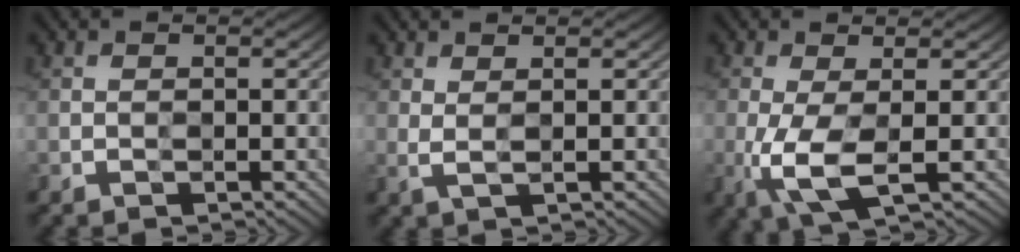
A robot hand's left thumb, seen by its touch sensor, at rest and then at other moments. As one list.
[{"total": 1.6, "force": [1.3, -0.1, 0.9], "torque": [-0.022, 0.002, 0.027]}, {"total": 5.4, "force": [-1.3, 1.7, 5.0], "torque": [-0.132, -0.004, -0.026]}]